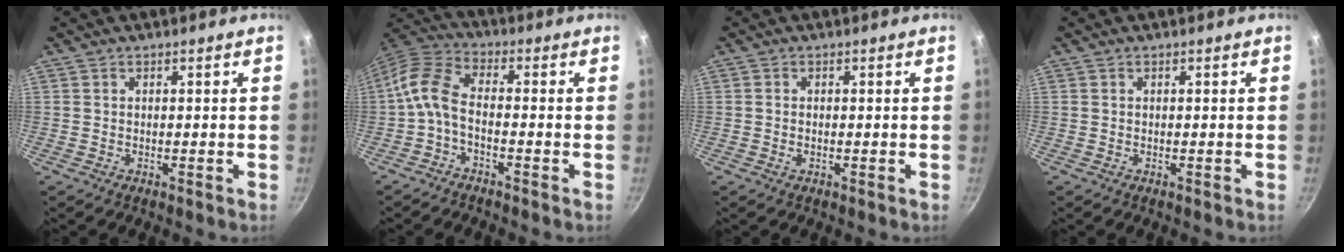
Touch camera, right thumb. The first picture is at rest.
{"total": 7.5, "force": [-2.3, 3.7, 6.1], "torque": [-0.142, 0.036, -0.061]}
{"total": 0.7, "force": [-0.2, 0.4, 0.5], "torque": [-0.014, 0.002, -0.005]}
{"total": 0.0}